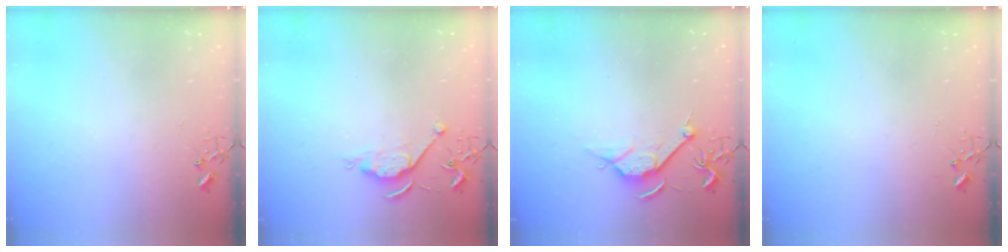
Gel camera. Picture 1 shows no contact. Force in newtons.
{"total": 6.2, "press": 6.2, "slide": 0.5}
{"total": 8.4, "press": 8.3, "slide": 1.0}
{"total": 0.0}